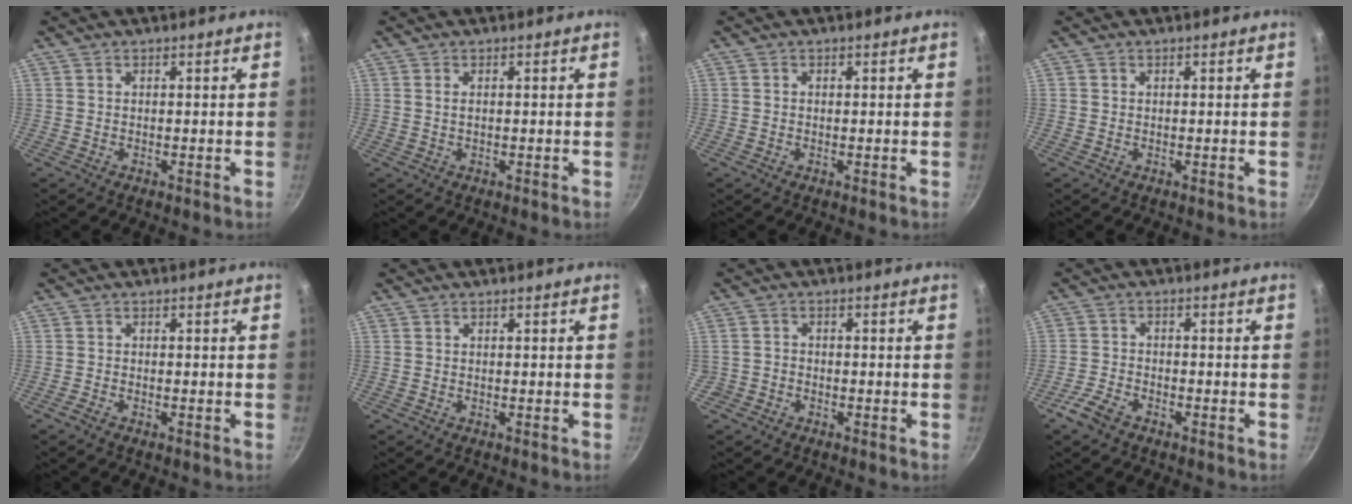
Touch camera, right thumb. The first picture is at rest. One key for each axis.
{"total": 1.0, "fx": 0.2, "fy": 0.5, "fz": 0.9, "tx": -0.016, "ty": 0.001, "tz": 0.003}
{"total": 0.0}
{"total": 0.0}
{"total": 1.0, "fx": -0.7, "fy": 0.2, "fz": 0.6, "tx": -0.023, "ty": 0.007, "tz": -0.021}
{"total": 0.0}
{"total": 1.8, "fx": -1.1, "fy": 1.4, "fz": 0.3, "tx": 0.001, "ty": 0.016, "tz": -0.020}
{"total": 4.7, "fx": -3.2, "fy": 2.3, "fz": 2.6, "tx": -0.061, "ty": 0.021, "tz": -0.067}